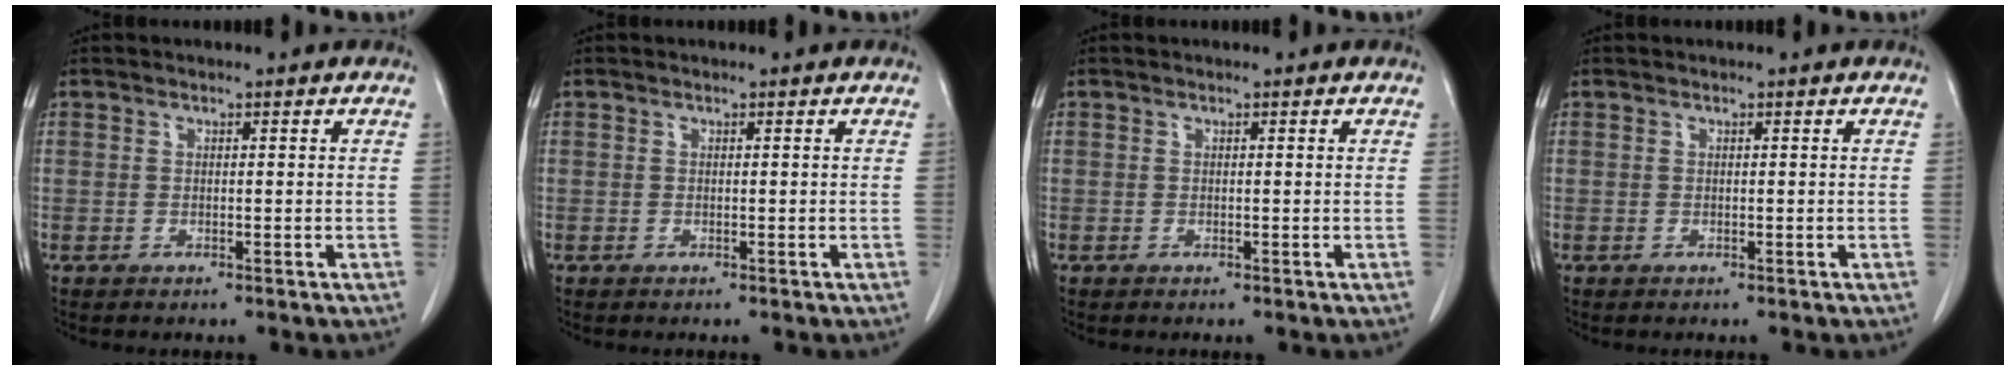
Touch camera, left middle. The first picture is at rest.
{"total": 0.0}
{"total": 0.0}
{"total": 0.0}